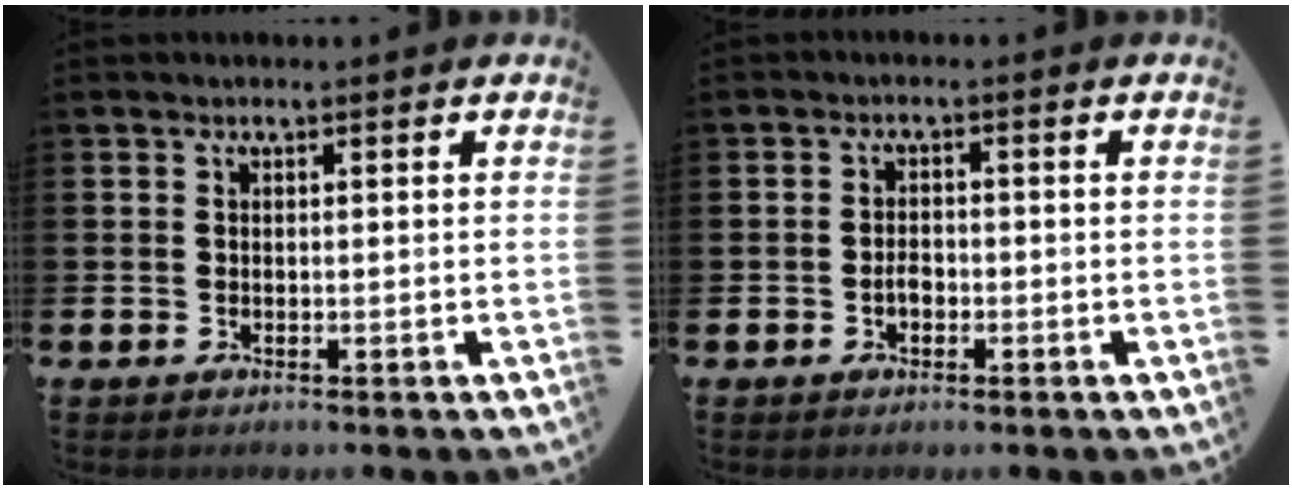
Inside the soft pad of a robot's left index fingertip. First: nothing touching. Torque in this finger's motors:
{"motor_torque": [0.14, -0.09, 0.03, 0.05]}